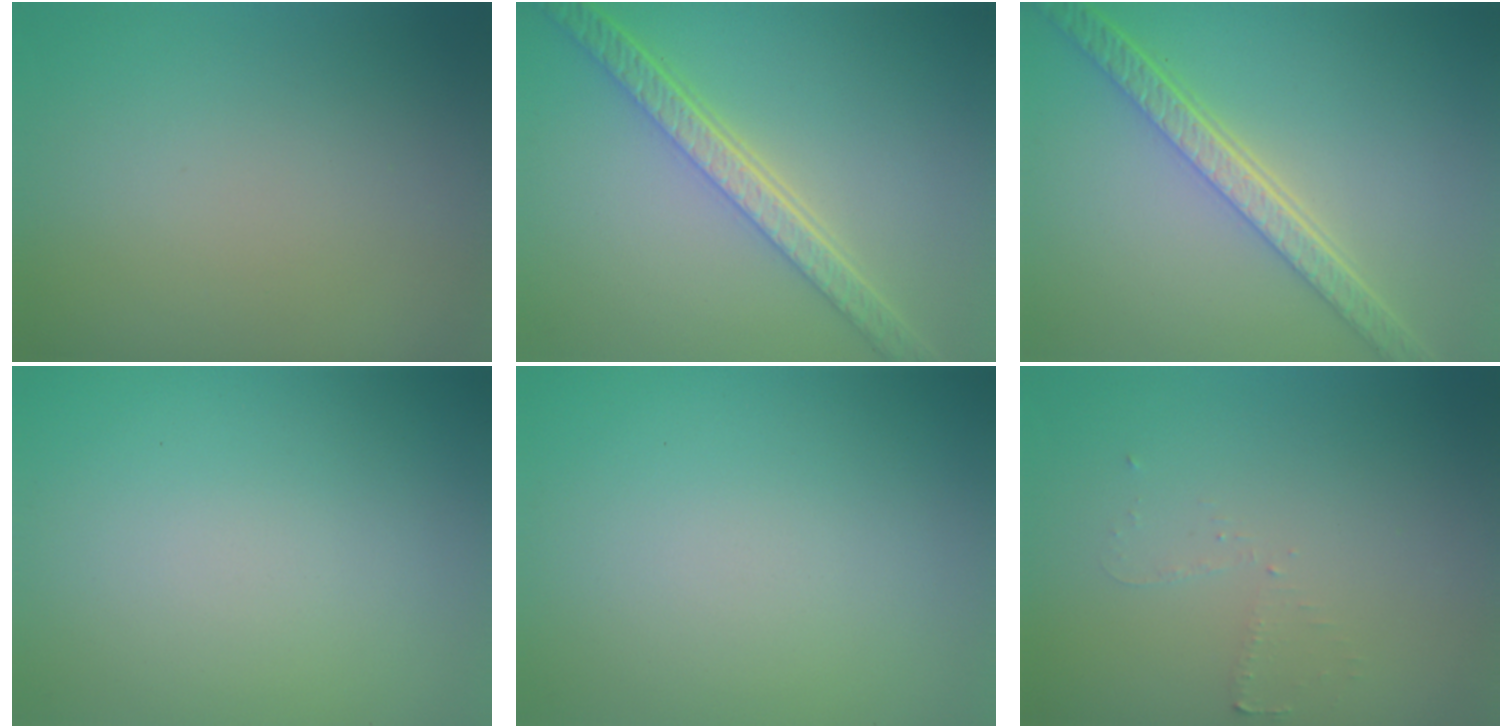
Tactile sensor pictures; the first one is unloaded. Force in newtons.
{"total": 5.7, "press": 4.4, "slide": 3.7}
{"total": 5.8, "press": 4.4, "slide": 3.8}
{"total": 0.0}
{"total": 0.0}
{"total": 1.2, "press": 1.1, "slide": 0.3}